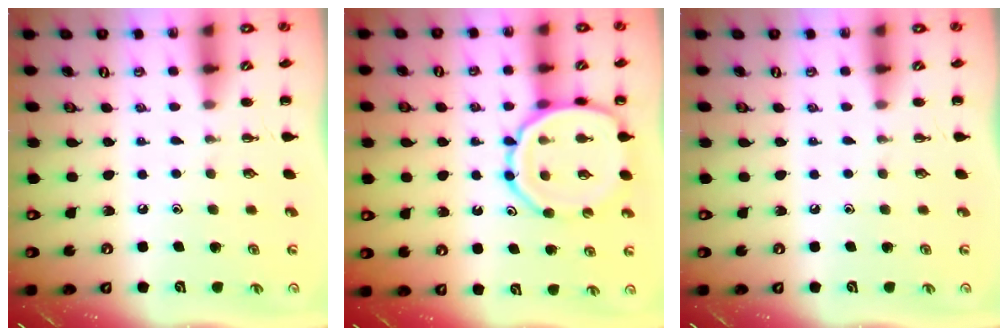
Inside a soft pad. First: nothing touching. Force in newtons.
{"total": 13.3, "press": 13.1, "slide": 2.3}
{"total": 0.0}